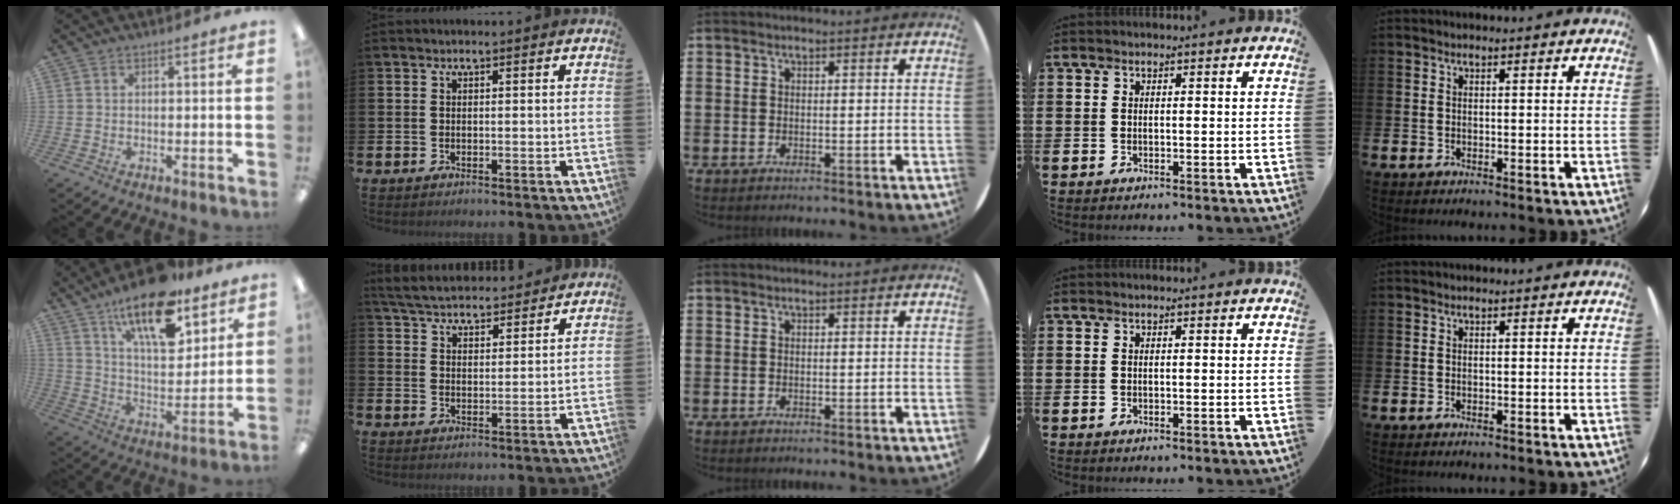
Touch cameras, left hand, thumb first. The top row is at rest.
{"thumb": {"total": 18.5, "force": [12.4, 7.4, 11.5], "torque": [-0.185, -0.063, 0.206]}, "index": {"total": 5.6, "force": [5.4, 1.1, 0.8], "torque": [-0.038, -0.029, 0.096]}}